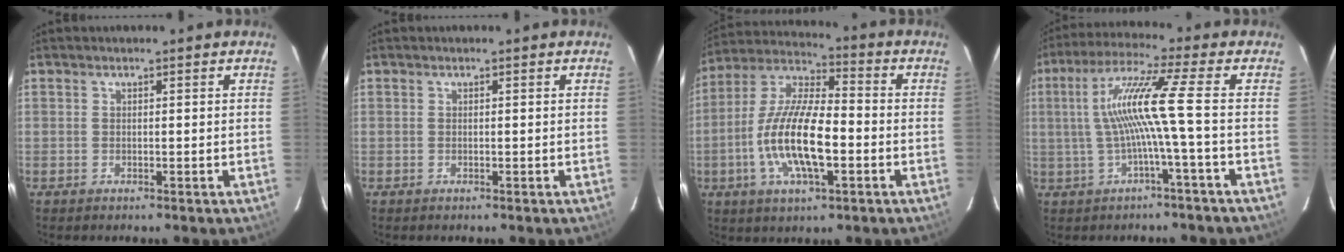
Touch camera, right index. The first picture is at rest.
{"total": 0.0}
{"total": 15.9, "force": [-4.0, 5.3, 14.5], "torque": [-0.290, -0.005, -0.078]}
{"total": 10.1, "force": [-0.9, -1.8, 9.9], "torque": [-0.189, 0.006, -0.008]}